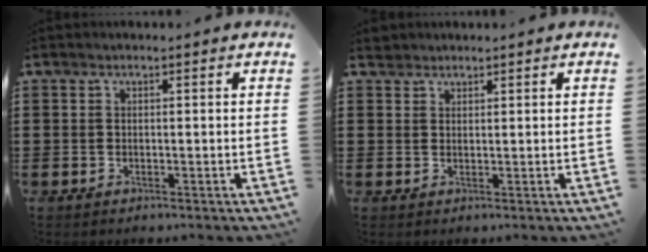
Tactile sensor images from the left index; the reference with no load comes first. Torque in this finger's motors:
{"motor_torque": [-0.13, 0.03, -0.31, -0.11]}